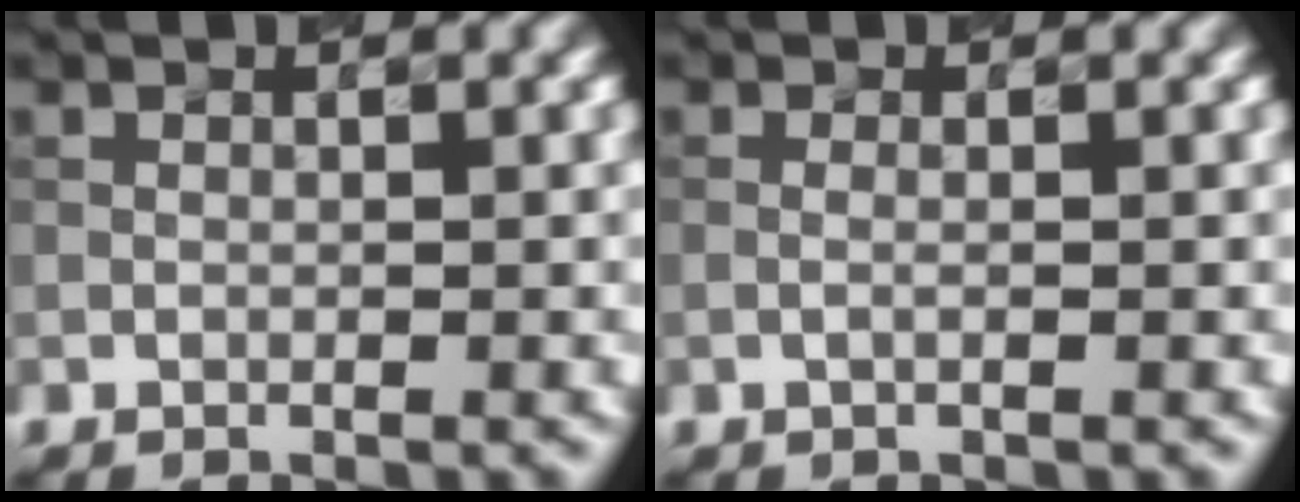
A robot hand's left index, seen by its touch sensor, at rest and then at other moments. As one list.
[{"total": 0.8, "force": [0.1, 0.3, 0.7], "torque": [-0.004, -0.006, -0.008]}]